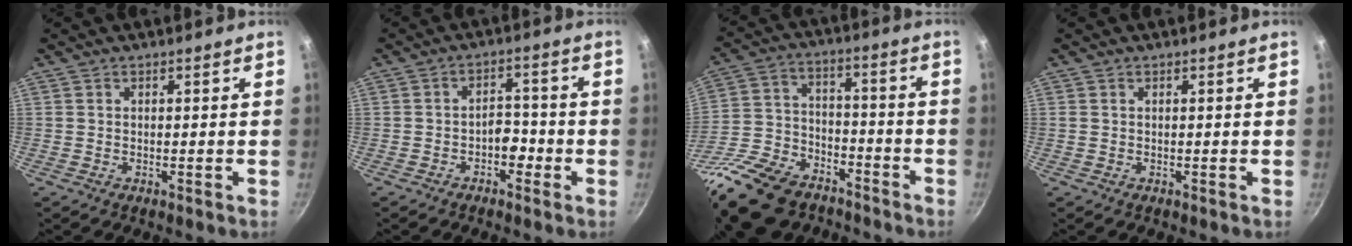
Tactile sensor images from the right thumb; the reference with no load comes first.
{"total": 3.7, "force": [-1.8, 2.2, 2.2], "torque": [-0.010, 0.024, -0.030]}
{"total": 23.3, "force": [-16.2, 12.6, 11.1], "torque": [-0.205, 0.069, -0.279]}
{"total": 0.0}